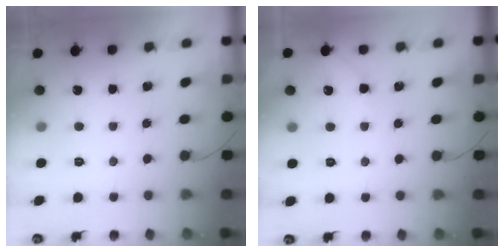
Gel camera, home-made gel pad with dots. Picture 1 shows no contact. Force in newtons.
{"total": 3.0, "press": 2.9, "slide": 0.5}